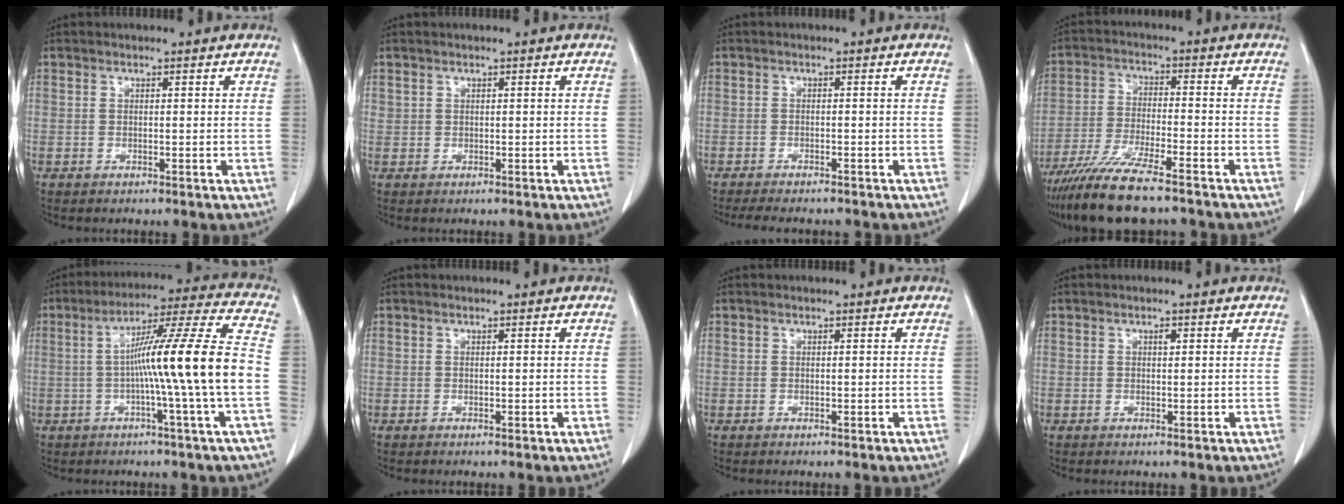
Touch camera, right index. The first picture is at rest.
{"total": 0.7, "force": [0.5, 0.4, 0.2], "torque": [0.006, -0.001, 0.006]}
{"total": 3.7, "force": [-3.4, 0.0, 1.4], "torque": [-0.013, -0.010, -0.056]}
{"total": 9.5, "force": [-7.5, 0.2, 5.9], "torque": [-0.111, -0.029, -0.142]}
{"total": 16.1, "force": [-1.7, -2.0, 15.9], "torque": [-0.250, 0.007, -0.038]}
{"total": 0.0}
{"total": 0.0}
{"total": 1.0, "force": [0.5, 0.4, 0.8], "torque": [-0.009, -0.002, 0.006]}